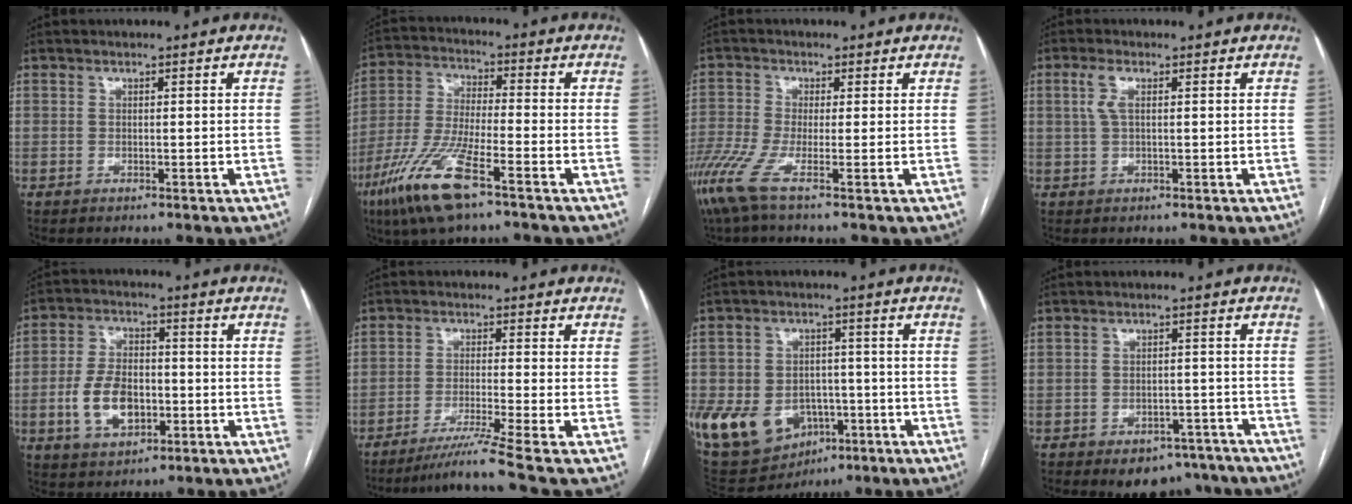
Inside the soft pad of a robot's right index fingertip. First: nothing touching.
{"total": 12.2, "force": [-7.0, 1.2, 9.9], "torque": [-0.216, -0.025, -0.138]}
{"total": 5.8, "force": [-3.6, -0.4, 4.5], "torque": [-0.113, -0.020, -0.079]}
{"total": 2.7, "force": [0.8, 0.9, 2.5], "torque": [-0.063, 0.012, 0.020]}
{"total": 9.1, "force": [-2.2, 5.4, 7.0], "torque": [-0.145, 0.010, -0.034]}
{"total": 7.2, "force": [-5.6, -3.3, 3.2], "torque": [-0.052, -0.029, -0.098]}
{"total": 15.5, "force": [-5.1, 11.7, 8.7], "torque": [-0.186, 0.010, -0.063]}
{"total": 9.2, "force": [-7.3, 4.9, 2.8], "torque": [-0.013, 0.014, -0.086]}